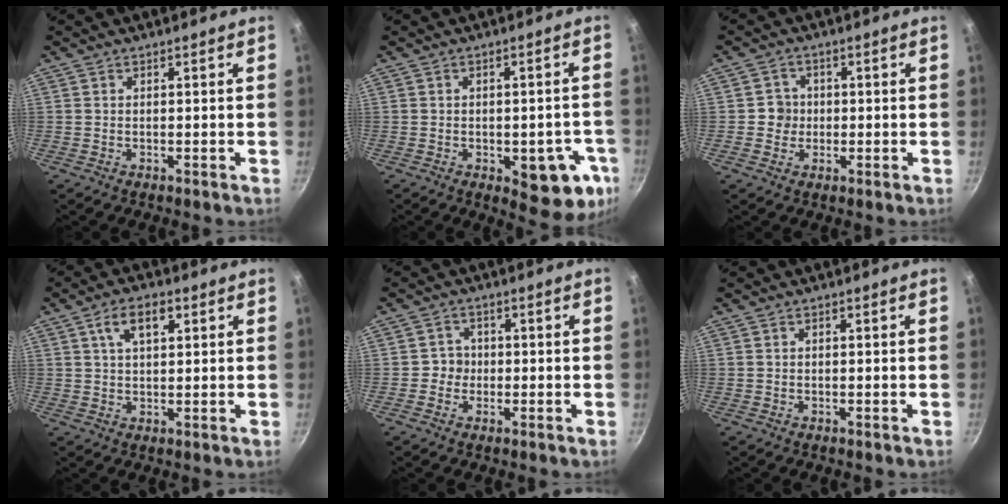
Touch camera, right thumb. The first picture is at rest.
{"total": 12.5, "force": [-4.0, 5.8, 10.3], "torque": [-0.072, 0.010, -0.043]}
{"total": 3.6, "force": [-0.1, 3.6, 0.8], "torque": [0.014, 0.007, -0.008]}
{"total": 6.7, "force": [2.6, 3.5, 5.1], "torque": [-0.074, 0.005, 0.043]}
{"total": 2.9, "force": [-0.5, 2.8, 0.6], "torque": [0.015, 0.008, -0.013]}
{"total": 0.5, "force": [0.2, 0.3, 0.4], "torque": [-0.008, 0.003, 0.004]}